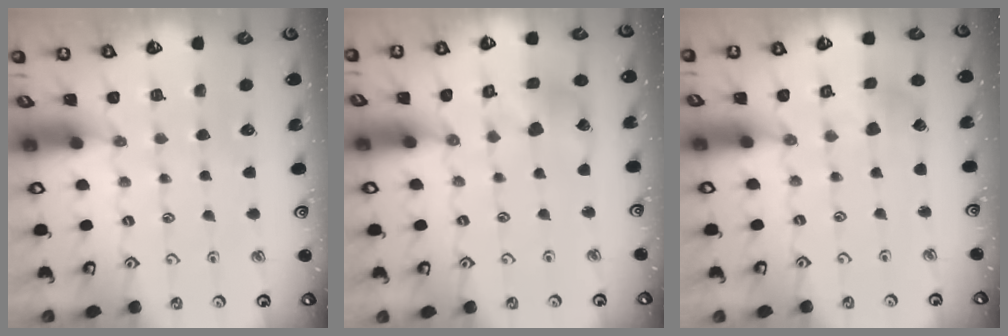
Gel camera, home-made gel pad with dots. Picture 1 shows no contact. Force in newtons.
{"total": 7.8, "press": 7.7, "slide": 0.9}
{"total": 2.5, "press": 2.5, "slide": 0.3}